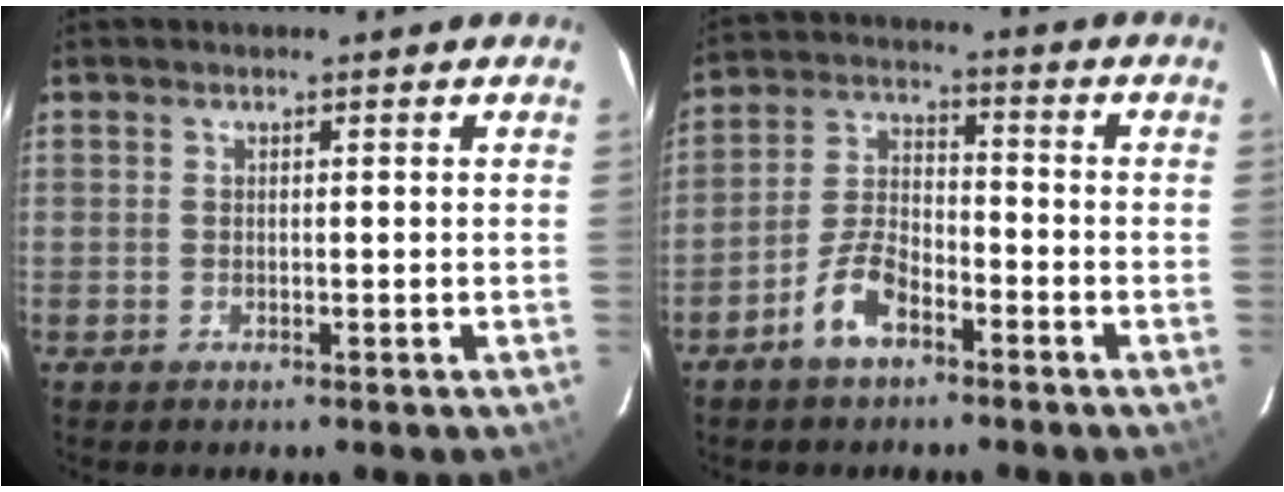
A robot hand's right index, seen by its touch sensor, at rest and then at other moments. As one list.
[{"total": 7.6, "force": [-5.0, 3.2, 4.7], "torque": [-0.106, 0.014, -0.095]}]